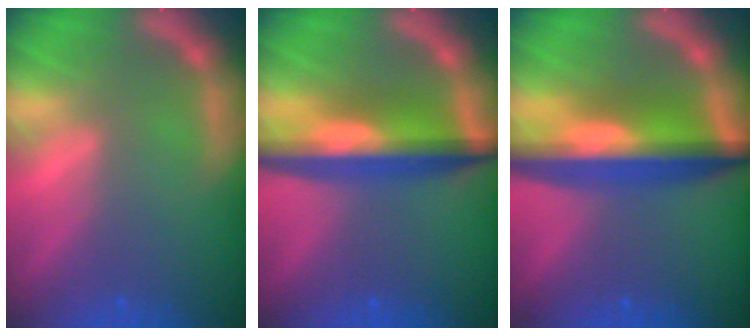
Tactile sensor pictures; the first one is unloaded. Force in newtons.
{"total": 8.1}
{"total": 9.6}